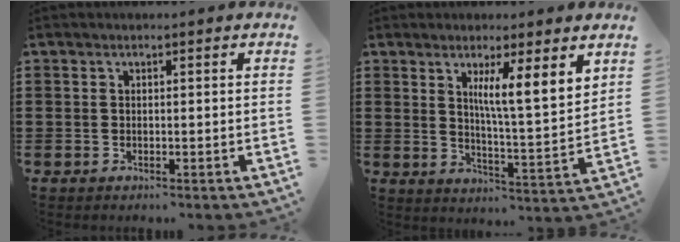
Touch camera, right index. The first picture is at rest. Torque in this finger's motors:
{"motor_torque": [0.75, 0.19, 0.43, 0.09]}